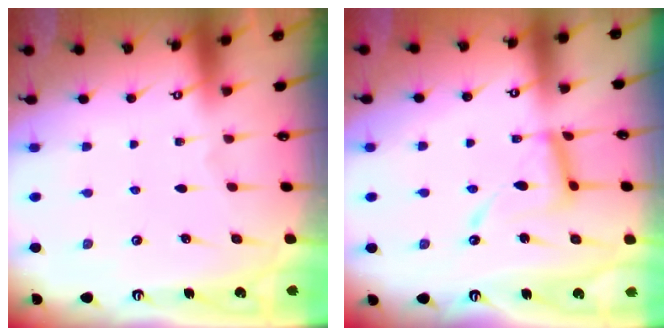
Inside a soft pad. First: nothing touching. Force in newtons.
{"total": 12.1, "press": 12.1, "slide": 1.1}